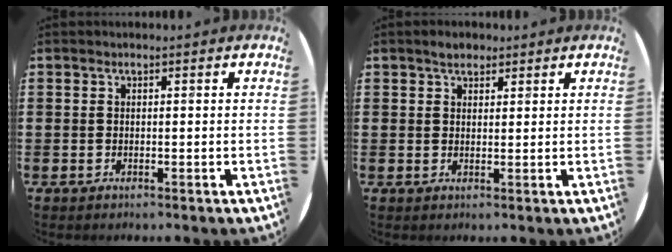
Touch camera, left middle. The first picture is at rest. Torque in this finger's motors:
{"motor_torque": [0.23, -0.17, 0.01, 0.03]}